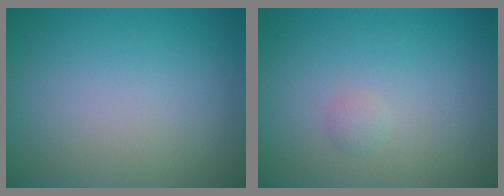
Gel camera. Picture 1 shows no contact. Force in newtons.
{"total": 0.7, "press": 0.7, "slide": 0.0}